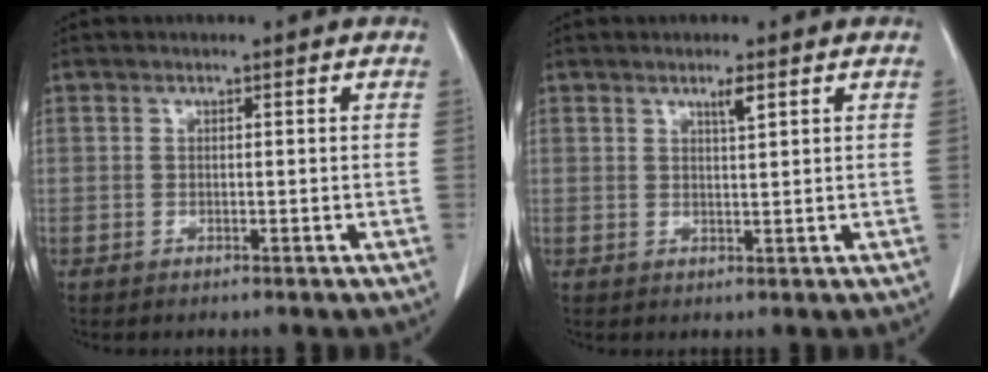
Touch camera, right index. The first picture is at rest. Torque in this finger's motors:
{"motor_torque": [0.03, 0.02, 0.04, 0.00]}